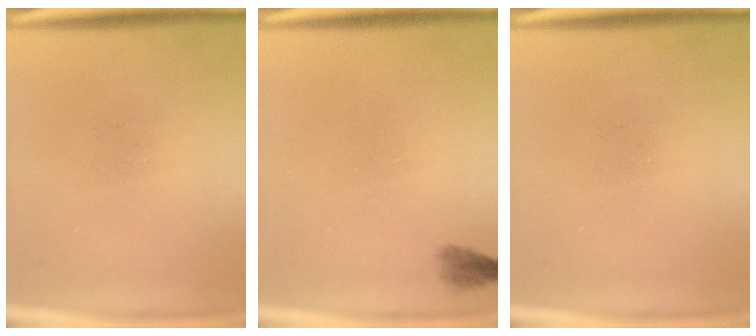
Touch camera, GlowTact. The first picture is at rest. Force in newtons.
{"total": 1.3}
{"total": 0.0}